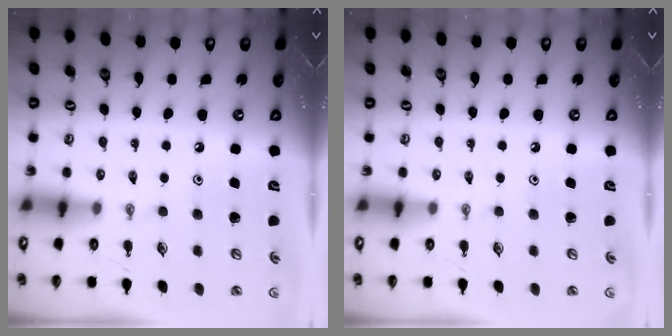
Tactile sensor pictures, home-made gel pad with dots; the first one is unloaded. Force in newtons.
{"total": 0.0}